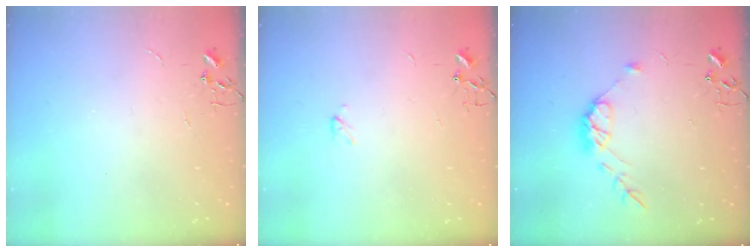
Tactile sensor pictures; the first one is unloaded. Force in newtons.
{"total": 2.3, "press": 2.3, "slide": 0.4}
{"total": 9.8, "press": 9.8, "slide": 0.7}